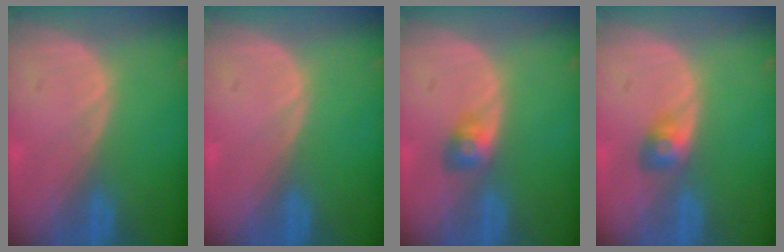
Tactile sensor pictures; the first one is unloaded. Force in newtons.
{"total": 0.0}
{"total": 3.0, "press": 2.6, "slide": 1.4}
{"total": 3.0, "press": 2.6, "slide": 1.4}